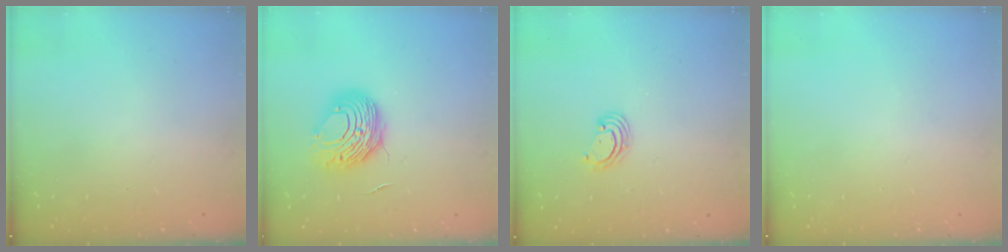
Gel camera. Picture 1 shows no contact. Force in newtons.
{"total": 9.6, "press": 9.5, "slide": 0.7}
{"total": 2.6, "press": 2.6, "slide": 0.2}
{"total": 0.0}